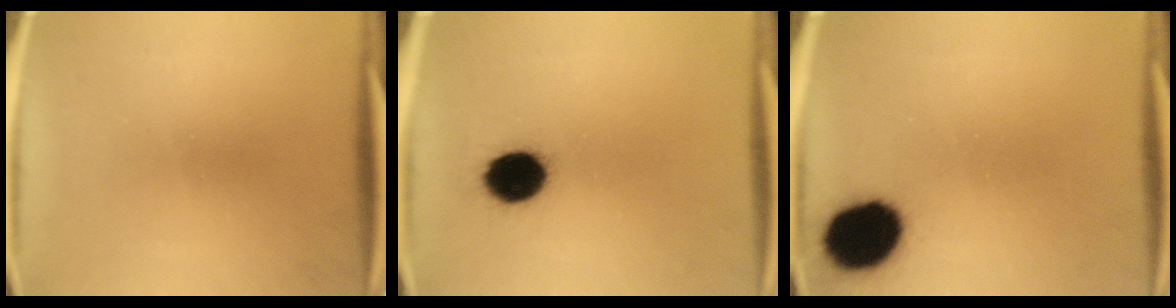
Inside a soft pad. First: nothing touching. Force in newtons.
{"total": 9.9}
{"total": 15.6}